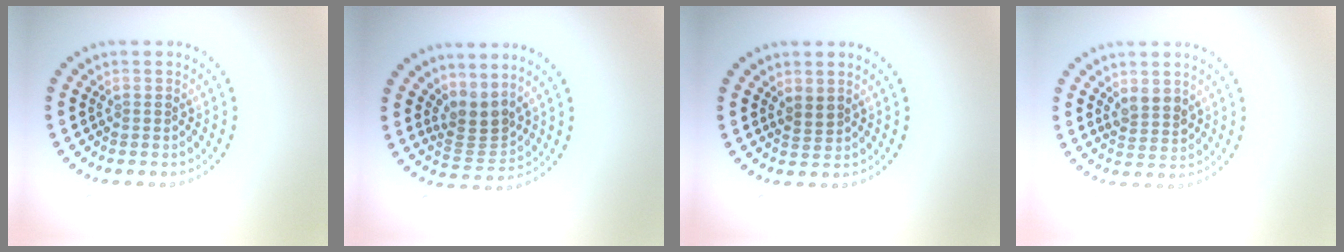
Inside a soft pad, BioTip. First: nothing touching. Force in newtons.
{"total": 2.8, "press": 2.0, "slide": 2.0}
{"total": 1.4, "press": 1.1, "slide": 0.8}
{"total": 2.1, "press": 2.0, "slide": 0.8}